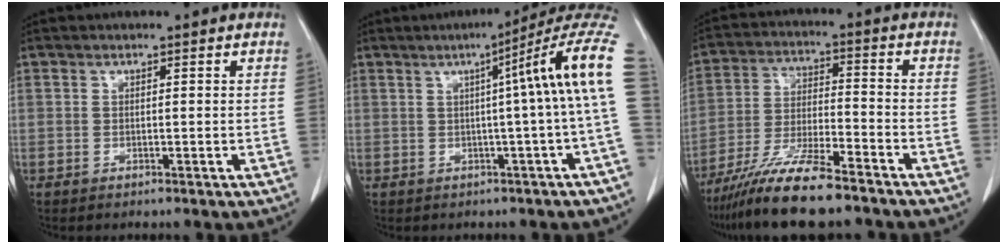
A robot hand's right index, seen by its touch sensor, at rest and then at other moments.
{"total": 11.9, "force": [2.2, -1.7, 11.6], "torque": [-0.132, 0.032, 0.020]}
{"total": 12.5, "force": [-9.9, 1.0, 7.5], "torque": [-0.139, -0.022, -0.177]}